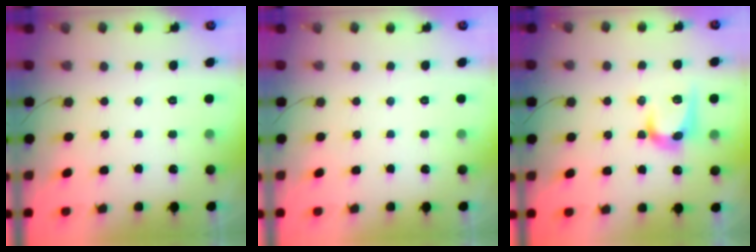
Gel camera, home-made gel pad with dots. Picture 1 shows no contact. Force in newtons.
{"total": 0.0}
{"total": 11.5, "press": 11.5, "slide": 0.3}